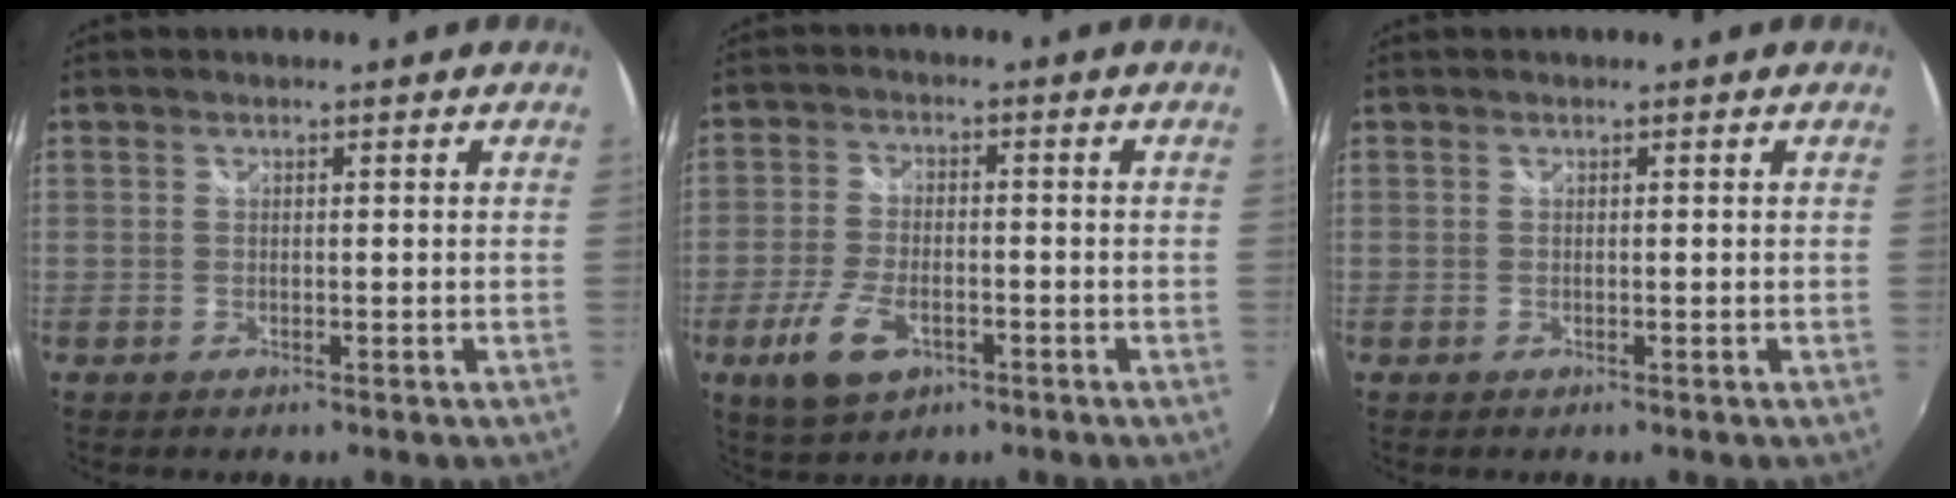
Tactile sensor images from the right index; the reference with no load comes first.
{"total": 8.8, "force": [-4.1, 4.5, 6.3], "torque": [-0.146, -0.010, -0.072]}
{"total": 0.0}